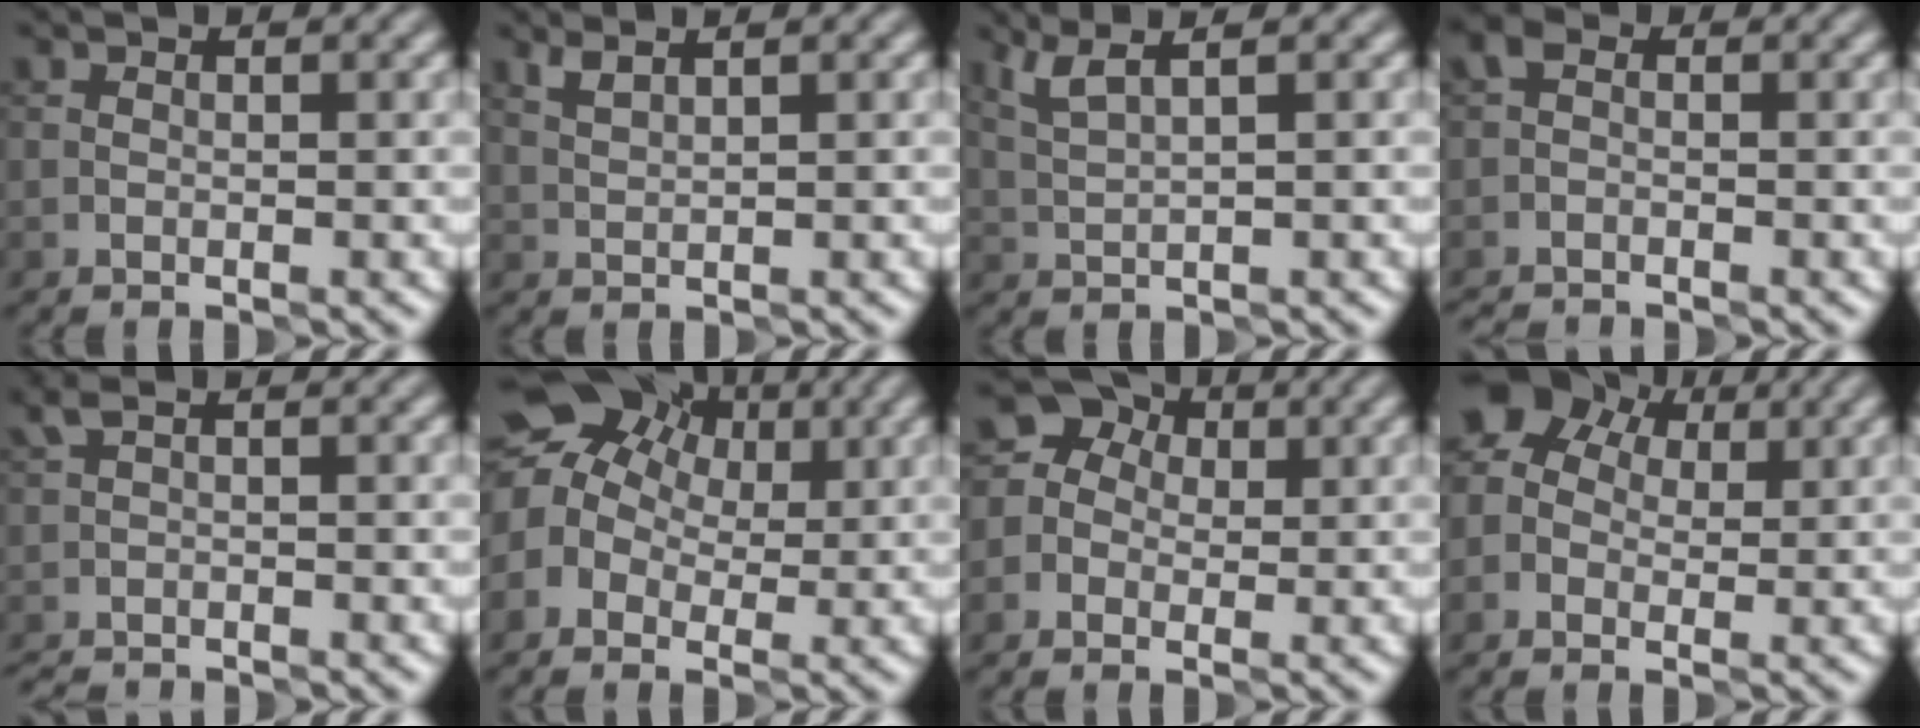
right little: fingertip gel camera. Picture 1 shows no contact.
{"total": 1.3, "force": [1.2, 0.1, 0.5], "torque": [-0.004, 0.005, 0.025]}
{"total": 2.9, "force": [2.1, 0.6, 2.0], "torque": [-0.028, 0.012, 0.035]}
{"total": 1.6, "force": [-1.6, 0.3, 0.3], "torque": [-0.007, -0.006, -0.039]}
{"total": 1.6, "force": [-1.5, 0.1, 0.5], "torque": [-0.006, -0.012, -0.032]}
{"total": 8.2, "force": [2.7, 6.3, 4.6], "torque": [-0.070, 0.041, 0.023]}
{"total": 5.9, "force": [1.0, 5.2, 2.5], "torque": [-0.009, 0.038, -0.025]}
{"total": 7.2, "force": [2.0, 5.5, 4.3], "torque": [-0.072, 0.039, 0.011]}